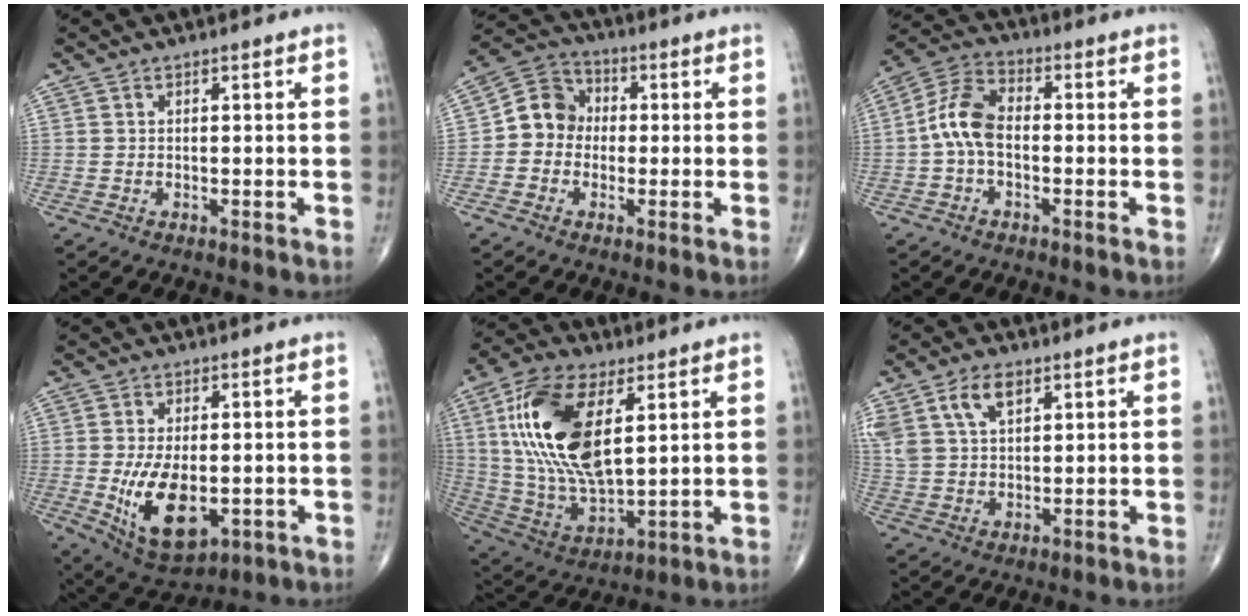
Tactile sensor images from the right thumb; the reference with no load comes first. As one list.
[{"total": 8.1, "force": [-0.7, 7.2, 3.6], "torque": [-0.042, 0.033, -0.031]}, {"total": 8.3, "force": [-1.0, 4.9, 6.7], "torque": [-0.130, 0.028, -0.032]}, {"total": 12.5, "force": [-2.2, 6.7, 10.3], "torque": [-0.172, -0.012, -0.018]}, {"total": 20.8, "force": [5.9, 9.8, 17.4], "torque": [-0.348, -0.019, 0.113]}, {"total": 10.3, "force": [5.1, 6.0, 6.6], "torque": [-0.140, -0.008, 0.102]}]